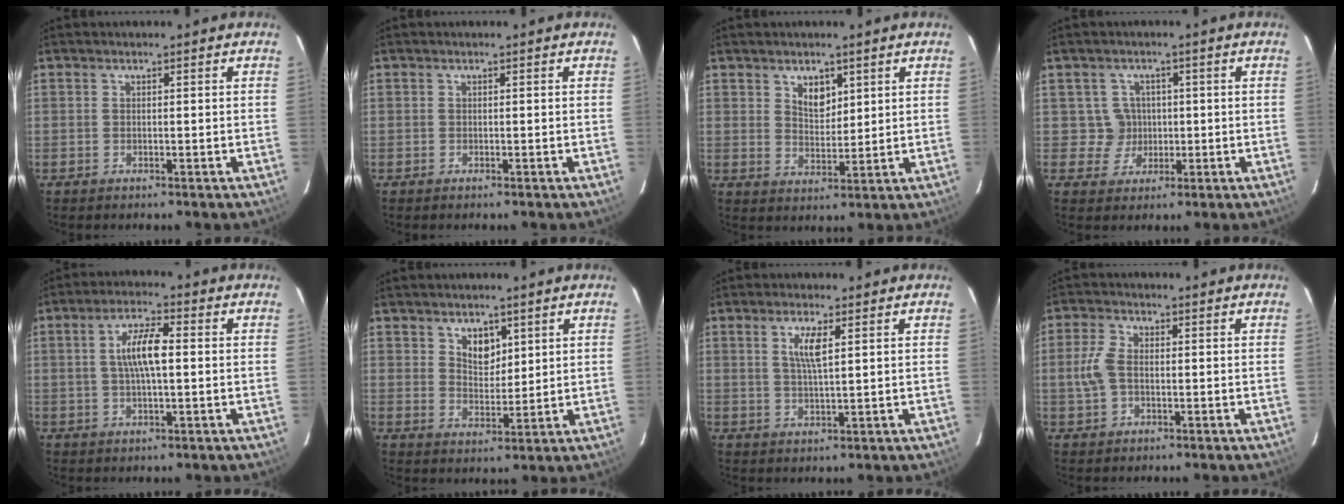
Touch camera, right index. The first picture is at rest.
{"total": 0.0}
{"total": 4.6, "force": [2.5, 2.8, 2.7], "torque": [-0.039, 0.003, 0.045]}
{"total": 4.1, "force": [0.1, 4.1, 0.0], "torque": [-0.001, 0.018, 0.007]}
{"total": 7.1, "force": [0.5, 2.1, 6.7], "torque": [-0.127, 0.009, 0.013]}
{"total": 4.9, "force": [2.6, 3.1, 2.7], "torque": [-0.038, 0.002, 0.049]}
{"total": 4.1, "force": [1.5, 0.6, 3.8], "torque": [-0.074, -0.001, 0.029]}
{"total": 4.9, "force": [-0.4, 3.0, 3.9], "torque": [-0.092, 0.007, -0.004]}